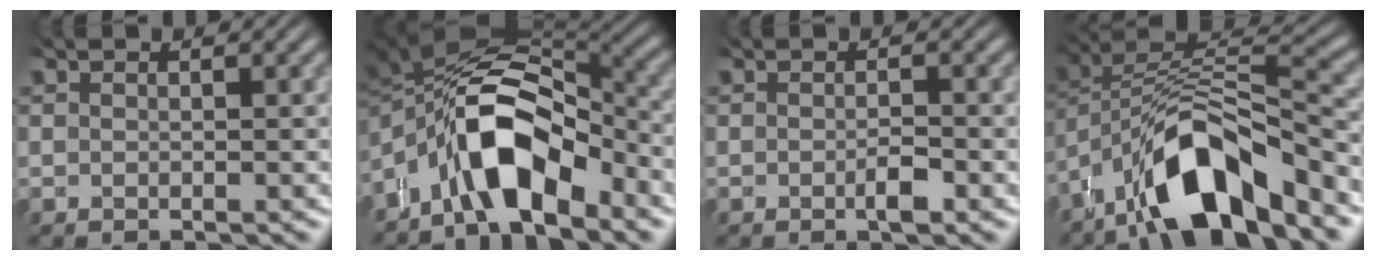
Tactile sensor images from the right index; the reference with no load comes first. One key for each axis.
{"total": 12.4, "fx": -0.3, "fy": 8.2, "fz": 9.3, "tx": -0.177, "ty": -0.007, "tz": -0.007}
{"total": 1.0, "fx": 0.2, "fy": 0.3, "fz": 0.9, "tx": -0.002, "ty": 0.013, "tz": -0.006}
{"total": 8.1, "fx": -2.6, "fy": 3.8, "fz": 6.6, "tx": -0.114, "ty": -0.008, "tz": -0.037}